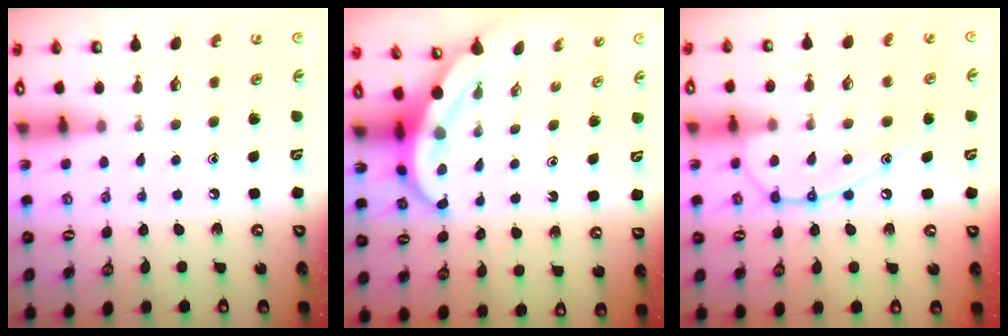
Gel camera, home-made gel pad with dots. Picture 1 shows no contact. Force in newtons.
{"total": 4.5, "press": 4.4, "slide": 0.5}
{"total": 14.0, "press": 13.9, "slide": 1.4}